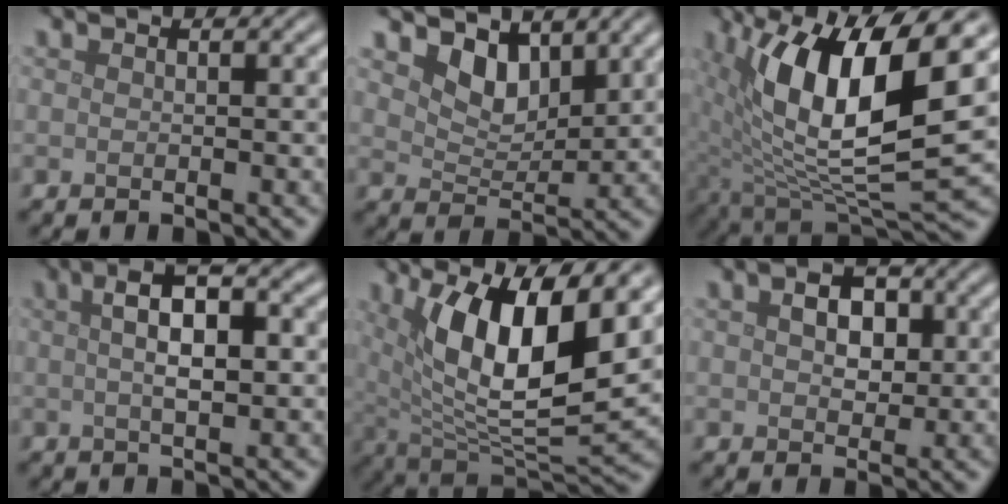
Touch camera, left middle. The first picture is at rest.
{"total": 3.4, "force": [2.6, 1.7, 1.4], "torque": [-0.037, -0.013, 0.040]}
{"total": 13.0, "force": [3.5, 5.2, 11.4], "torque": [-0.207, -0.017, 0.069]}
{"total": 5.6, "force": [1.2, 1.8, 5.1], "torque": [-0.081, 0.011, 0.015]}
{"total": 11.4, "force": [4.2, 3.7, 9.9], "torque": [-0.161, -0.007, 0.073]}
{"total": 3.1, "force": [0.6, 2.1, 2.2], "torque": [-0.040, 0.002, 0.006]}